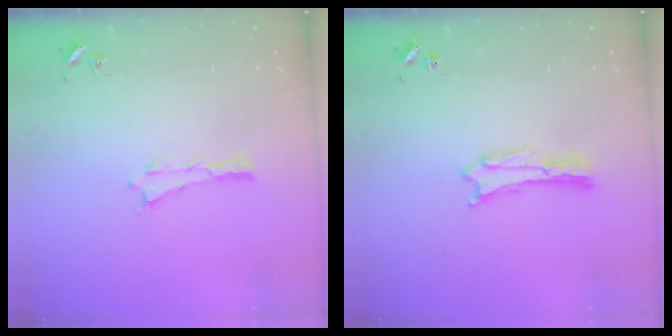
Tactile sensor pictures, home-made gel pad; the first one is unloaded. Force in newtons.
{"total": 1.1, "press": 1.1, "slide": 0.0}